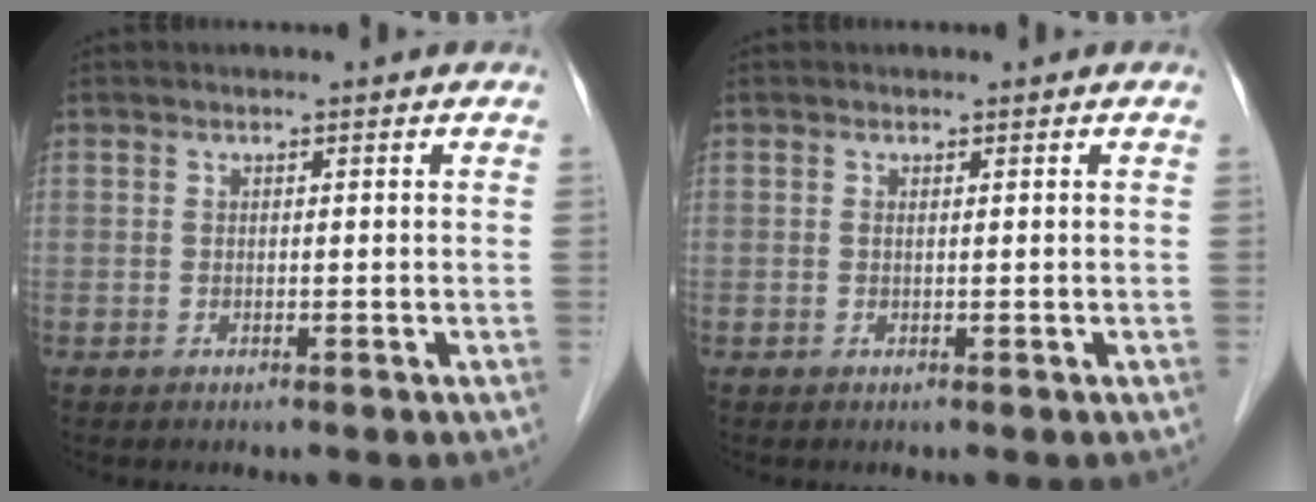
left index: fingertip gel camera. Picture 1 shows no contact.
{"total": 0.0}